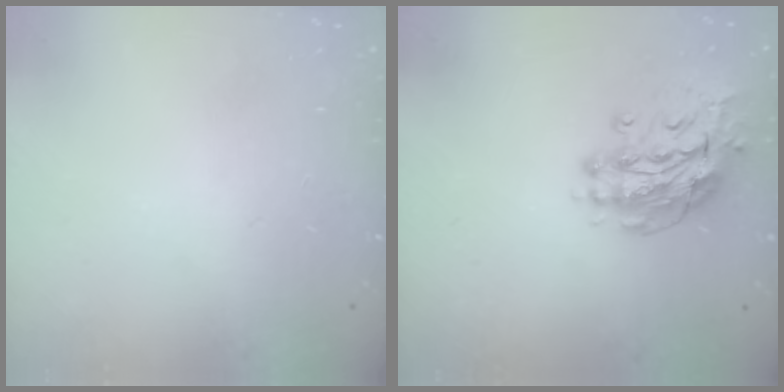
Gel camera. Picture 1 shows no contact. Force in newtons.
{"total": 13.7, "press": 13.6, "slide": 1.5}